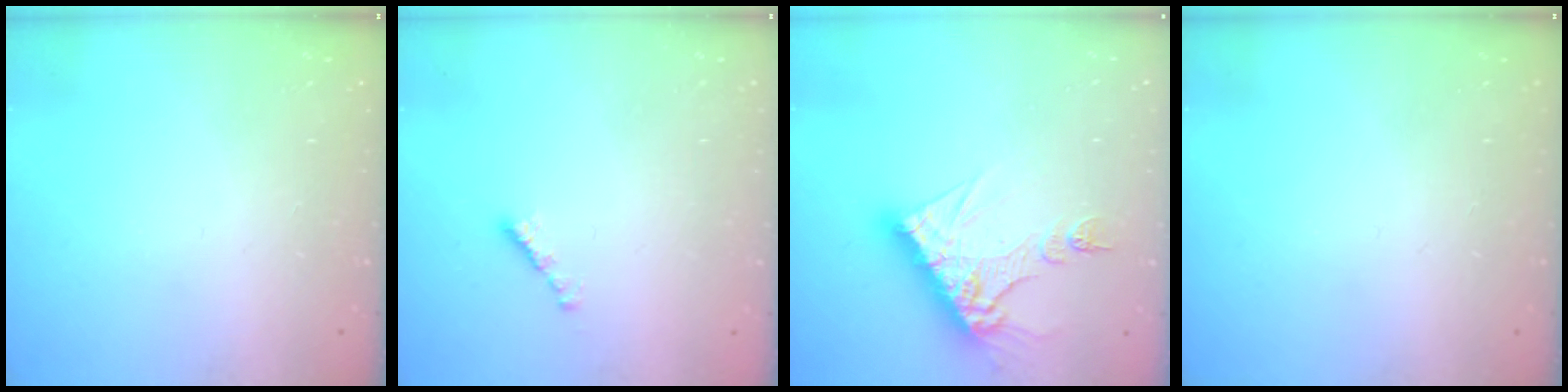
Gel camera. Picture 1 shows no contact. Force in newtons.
{"total": 2.2, "press": 2.1, "slide": 0.7}
{"total": 12.9, "press": 12.8, "slide": 1.3}
{"total": 0.0}